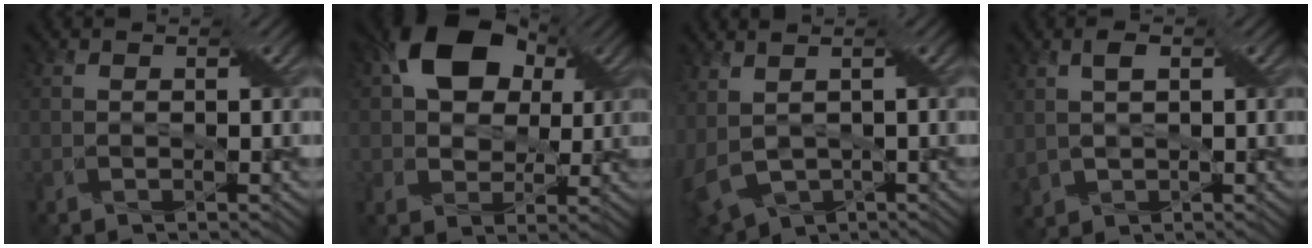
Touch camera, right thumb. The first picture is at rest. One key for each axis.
{"total": 12.6, "fx": 4.7, "fy": 9.3, "fz": 7.1, "tx": -0.141, "ty": 0.033, "tz": 0.064}
{"total": 7.4, "fx": -0.4, "fy": 4.3, "fz": 6.0, "tx": -0.142, "ty": -0.024, "tz": 0.006}
{"total": 4.3, "fx": 0.8, "fy": 3.0, "fz": 3.0, "tx": -0.072, "ty": -0.003, "tz": 0.013}